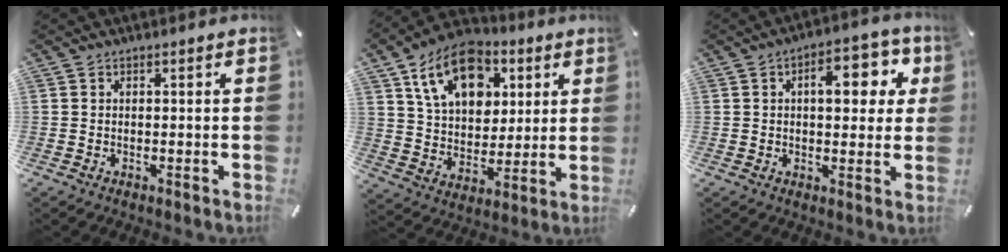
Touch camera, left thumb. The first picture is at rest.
{"total": 16.7, "force": [7.8, 11.9, 8.7], "torque": [-0.144, -0.021, 0.146]}
{"total": 11.8, "force": [3.2, 6.5, 9.3], "torque": [-0.111, -0.006, 0.046]}